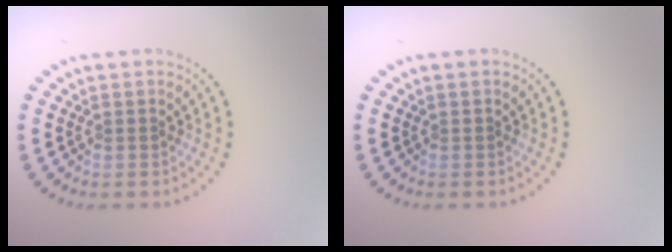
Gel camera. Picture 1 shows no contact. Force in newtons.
{"total": 0.0}